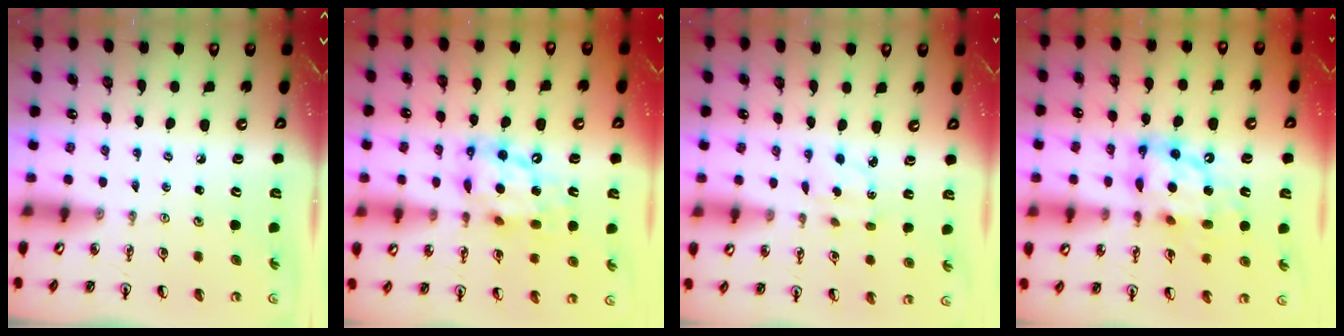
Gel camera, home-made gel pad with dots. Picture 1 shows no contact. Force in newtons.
{"total": 12.0, "press": 12.0, "slide": 0.9}
{"total": 2.7, "press": 2.6, "slide": 0.6}
{"total": 13.0, "press": 12.9, "slide": 1.4}